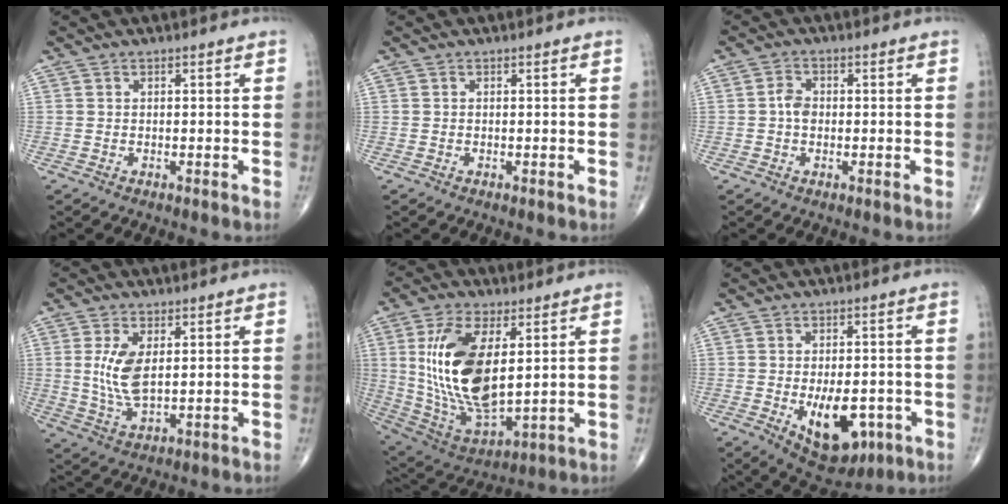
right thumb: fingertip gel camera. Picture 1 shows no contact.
{"total": 0.0}
{"total": 2.8, "force": [-0.2, 2.0, 1.9], "torque": [-0.028, 0.008, -0.010]}
{"total": 7.6, "force": [1.4, 3.6, 6.5], "torque": [-0.134, -0.013, 0.035]}
{"total": 19.9, "force": [3.7, 9.4, 17.1], "torque": [-0.331, -0.023, 0.083]}
{"total": 12.3, "force": [-3.6, 6.8, 9.7], "torque": [-0.118, 0.003, -0.036]}